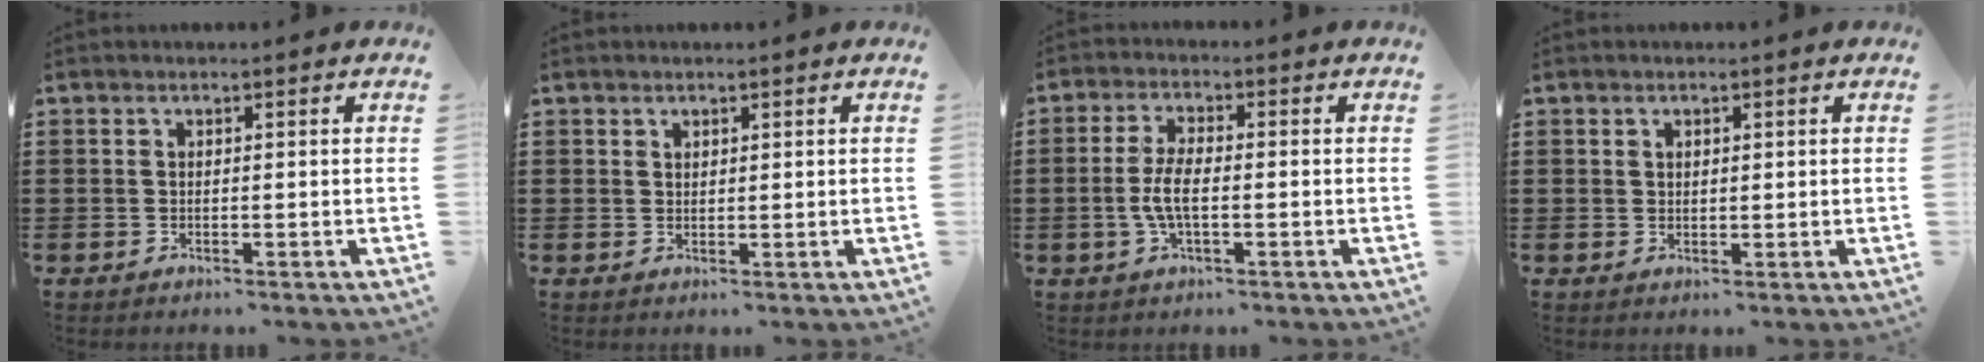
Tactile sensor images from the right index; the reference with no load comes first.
{"total": 1.2, "force": [1.0, 0.7, 0.2], "torque": [-0.005, 0.002, 0.019]}
{"total": 4.9, "force": [-0.9, 1.6, 4.5], "torque": [-0.107, -0.006, -0.025]}
{"total": 1.0, "force": [0.6, 0.7, 0.4], "torque": [-0.009, 0.004, 0.012]}